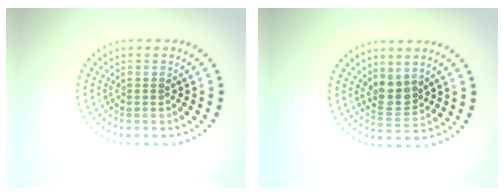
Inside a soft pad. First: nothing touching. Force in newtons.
{"total": 2.2, "press": 1.8, "slide": 1.3}